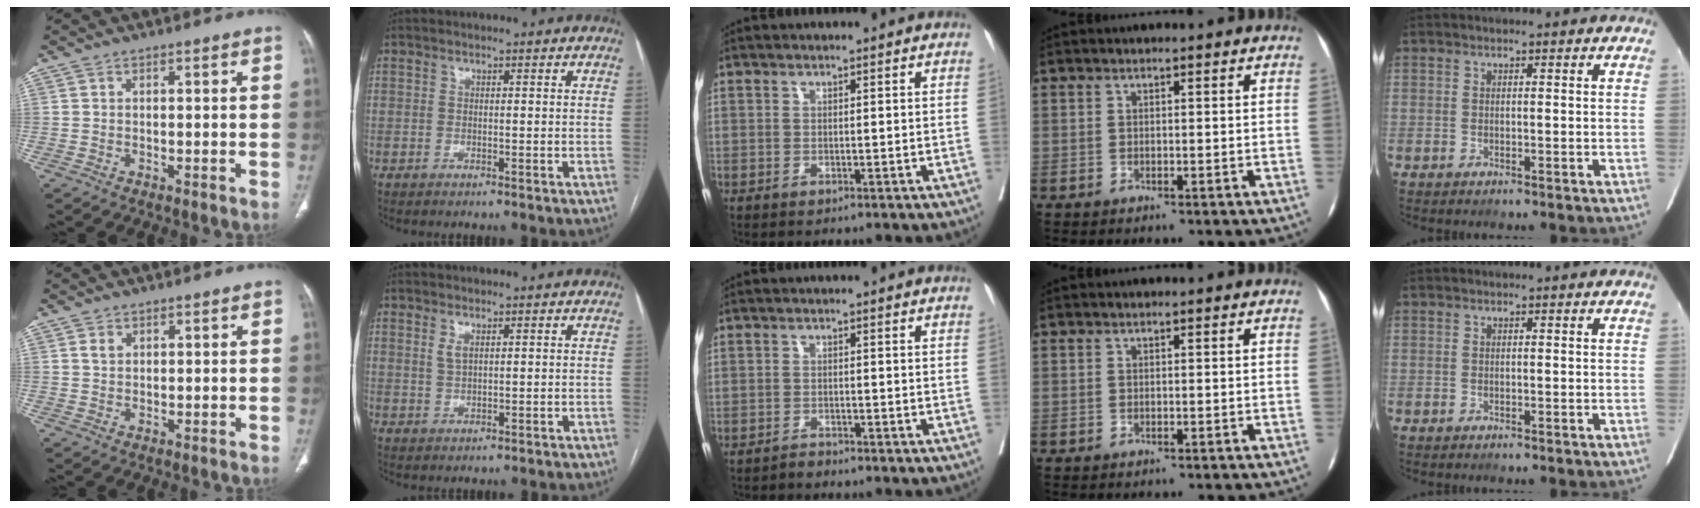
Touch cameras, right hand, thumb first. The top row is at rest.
{"thumb": {"total": 1.7, "force": [0.8, 1.3, 0.9], "torque": [-0.013, -0.002, 0.017]}, "index": {"total": 1.8, "force": [0.8, 0.7, 1.4], "torque": [-0.030, -0.001, 0.021]}, "middle": {"total": 1.0, "force": [-1.0, 0.0, -0.1], "torque": [0.001, -0.004, -0.017]}}